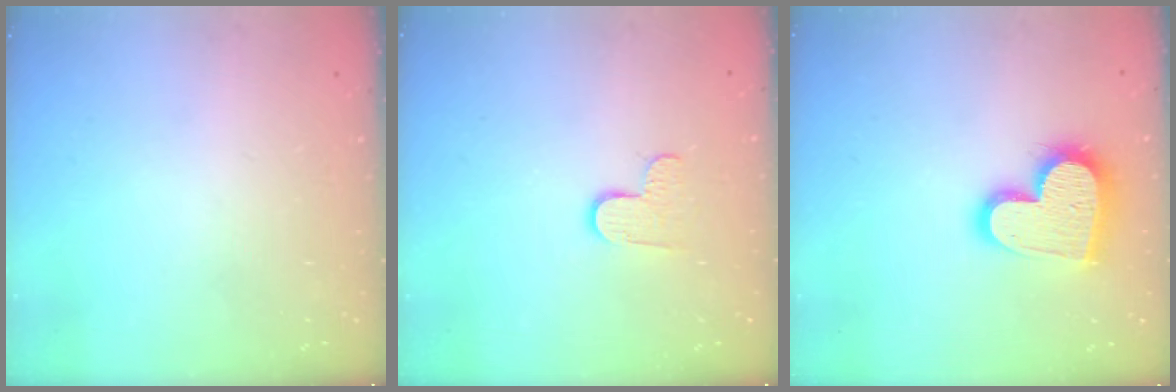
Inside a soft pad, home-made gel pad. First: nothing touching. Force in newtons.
{"total": 5.5, "press": 5.5, "slide": 0.4}
{"total": 16.7, "press": 16.7, "slide": 1.0}